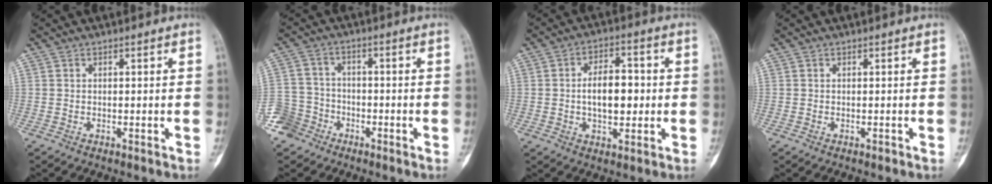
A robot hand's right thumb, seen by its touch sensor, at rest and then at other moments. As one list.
[{"total": 7.0, "force": [-4.7, 5.3, 0.2], "torque": [0.019, 0.034, -0.098]}, {"total": 9.1, "force": [-0.1, 5.1, 7.5], "torque": [-0.099, 0.014, -0.003]}, {"total": 0.0}]